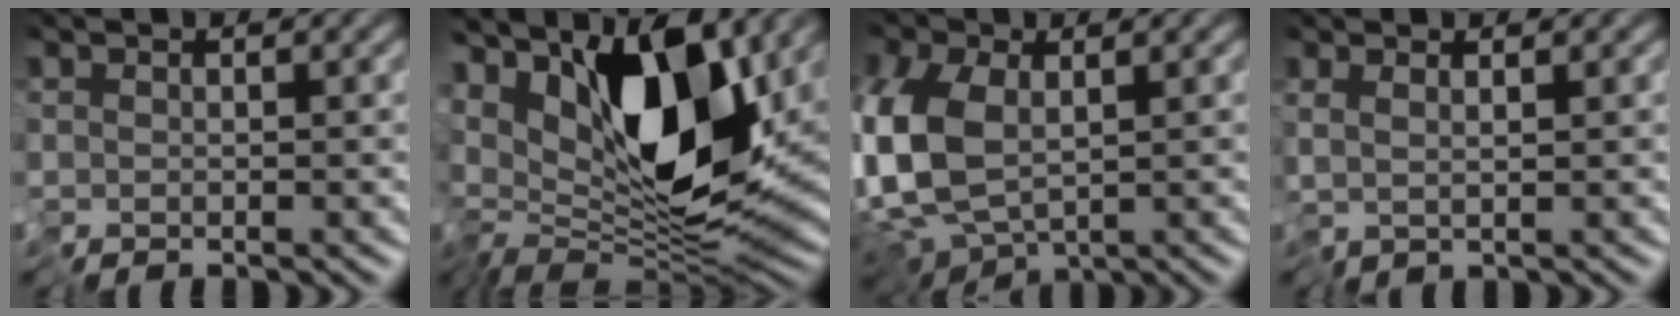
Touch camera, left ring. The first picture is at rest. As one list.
[{"total": 11.2, "force": [2.5, 4.5, 9.9], "torque": [-0.168, -0.004, 0.037]}, {"total": 9.5, "force": [-0.5, 5.9, 7.4], "torque": [-0.194, -0.009, -0.011]}, {"total": 1.2, "force": [0.6, -0.6, 0.8], "torque": [-0.020, 0.003, 0.015]}]